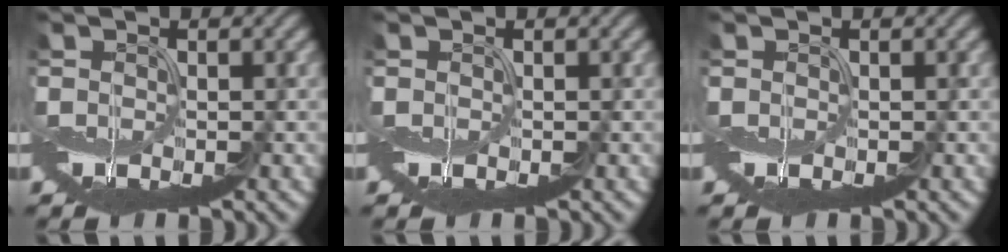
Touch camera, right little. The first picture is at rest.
{"total": 0.0}
{"total": 0.0}